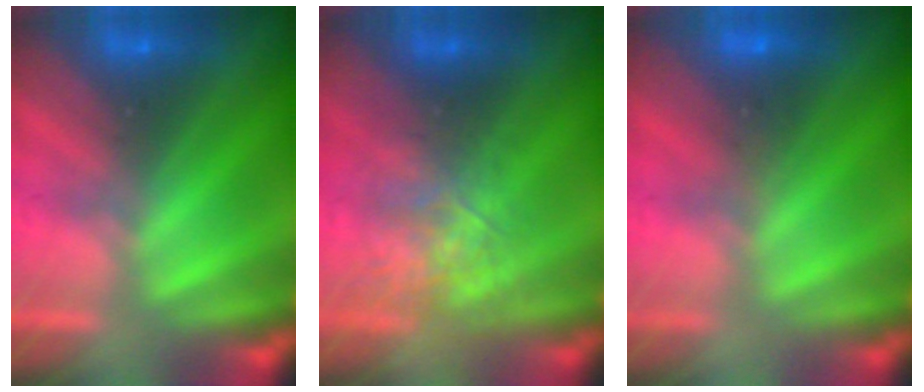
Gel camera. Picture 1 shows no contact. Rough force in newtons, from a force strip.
{"total": 2.6}
{"total": 3.1}